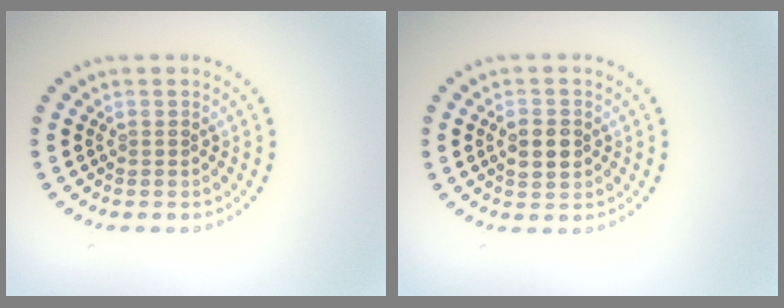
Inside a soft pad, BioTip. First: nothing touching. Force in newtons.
{"total": 2.6, "press": 2.6, "slide": 0.1}